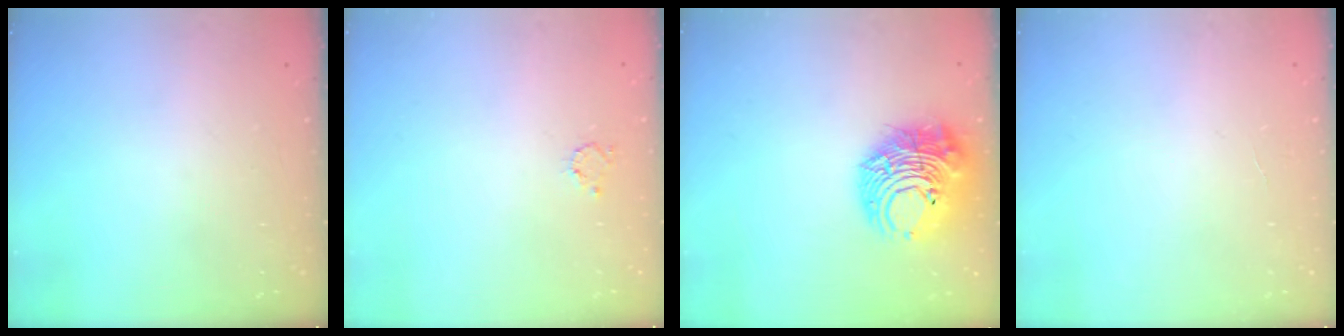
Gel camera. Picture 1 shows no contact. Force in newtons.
{"total": 2.6, "press": 2.6, "slide": 0.4}
{"total": 14.5, "press": 14.4, "slide": 1.9}
{"total": 1.3, "press": 1.3, "slide": 0.1}